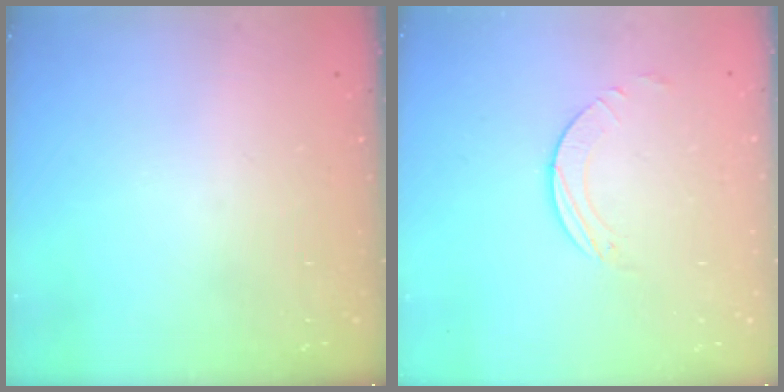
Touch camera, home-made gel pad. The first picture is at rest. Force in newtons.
{"total": 1.6, "press": 1.6, "slide": 0.2}